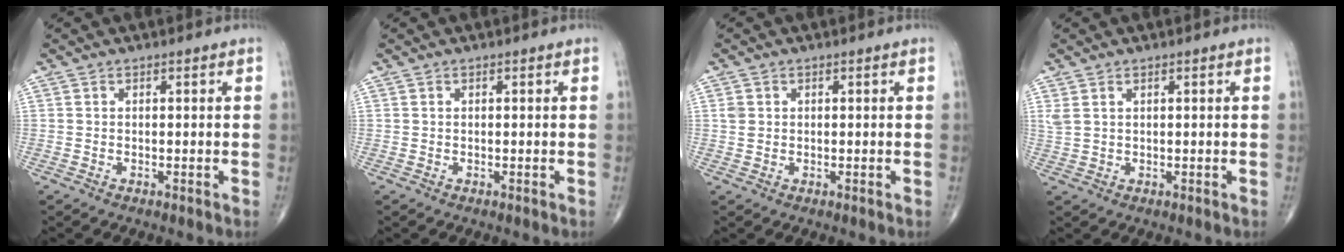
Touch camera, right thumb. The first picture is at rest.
{"total": 0.0}
{"total": 1.6, "force": [0.3, 1.4, 0.7], "torque": [-0.010, 0.001, 0.009]}
{"total": 2.0, "force": [1.1, 1.1, 1.3], "torque": [-0.036, 0.006, 0.032]}